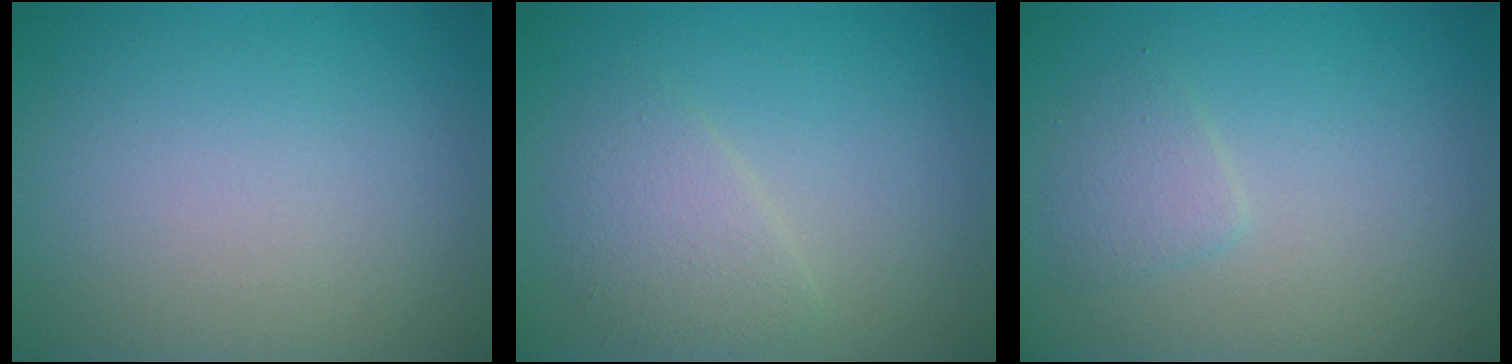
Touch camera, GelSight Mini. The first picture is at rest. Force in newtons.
{"total": 2.5, "press": 2.5, "slide": 0.1}
{"total": 1.6, "press": 1.6, "slide": 0.1}